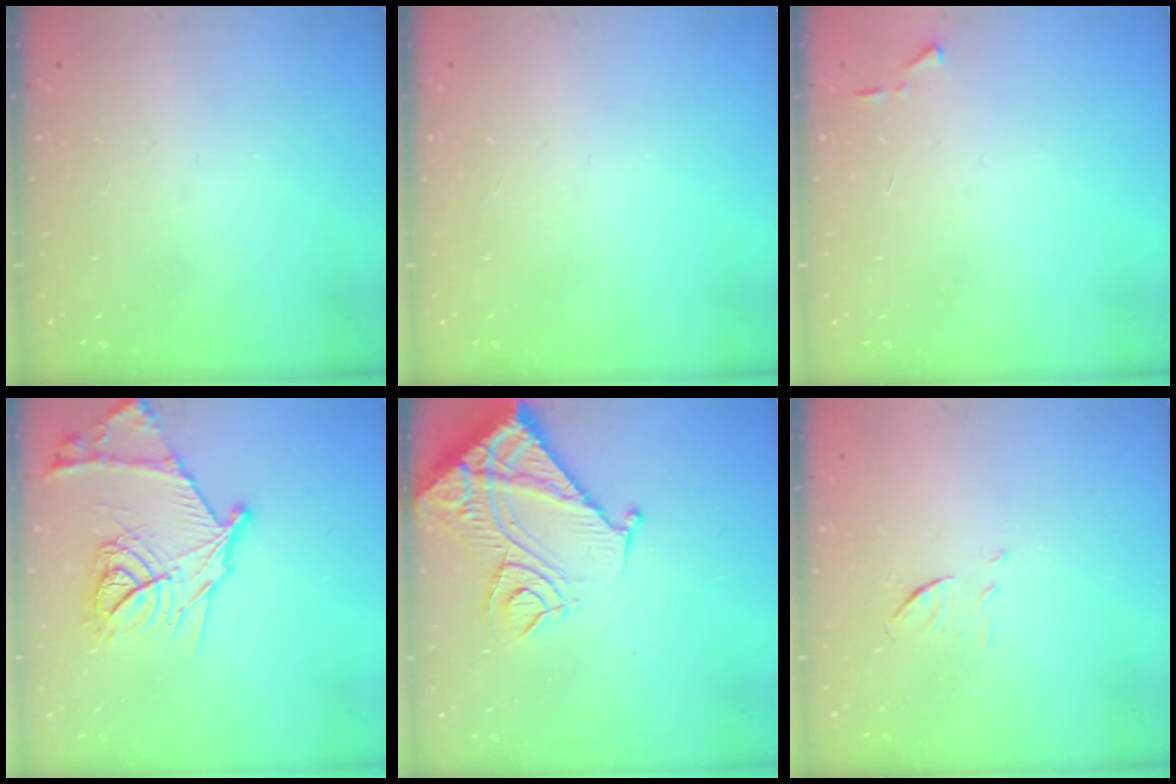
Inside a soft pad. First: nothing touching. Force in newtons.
{"total": 0.0}
{"total": 4.1, "press": 4.0, "slide": 0.5}
{"total": 19.6, "press": 19.5, "slide": 1.5}
{"total": 16.5, "press": 16.4, "slide": 2.0}
{"total": 5.9, "press": 5.9, "slide": 0.5}